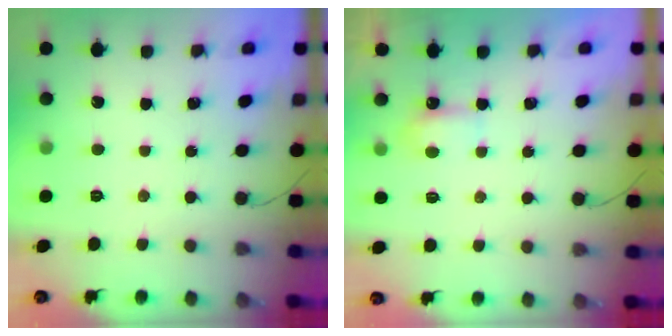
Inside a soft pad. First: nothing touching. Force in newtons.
{"total": 4.3, "press": 4.1, "slide": 1.2}